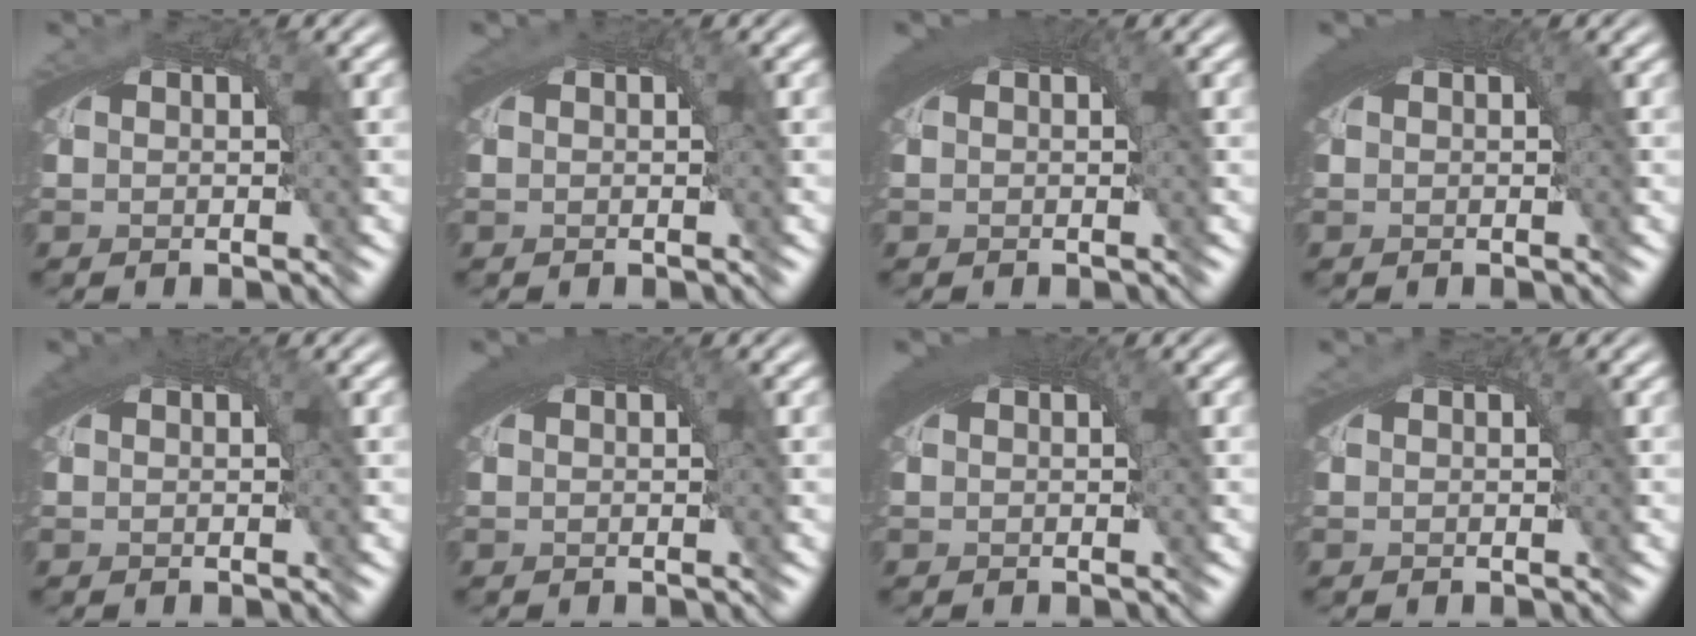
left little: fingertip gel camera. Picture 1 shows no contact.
{"total": 0.9, "force": [0.4, -0.1, 0.8], "torque": [-0.011, 0.003, 0.007]}
{"total": 2.6, "force": [1.0, 0.7, 2.3], "torque": [-0.029, 0.008, 0.013]}
{"total": 2.8, "force": [1.1, 0.8, 2.4], "torque": [-0.030, 0.009, 0.014]}
{"total": 1.5, "force": [0.6, 0.1, 1.3], "torque": [-0.017, 0.005, 0.010]}
{"total": 2.5, "force": [1.0, 0.6, 2.2], "torque": [-0.027, 0.008, 0.014]}
{"total": 2.8, "force": [1.0, 0.8, 2.4], "torque": [-0.030, 0.008, 0.014]}
{"total": 0.0}